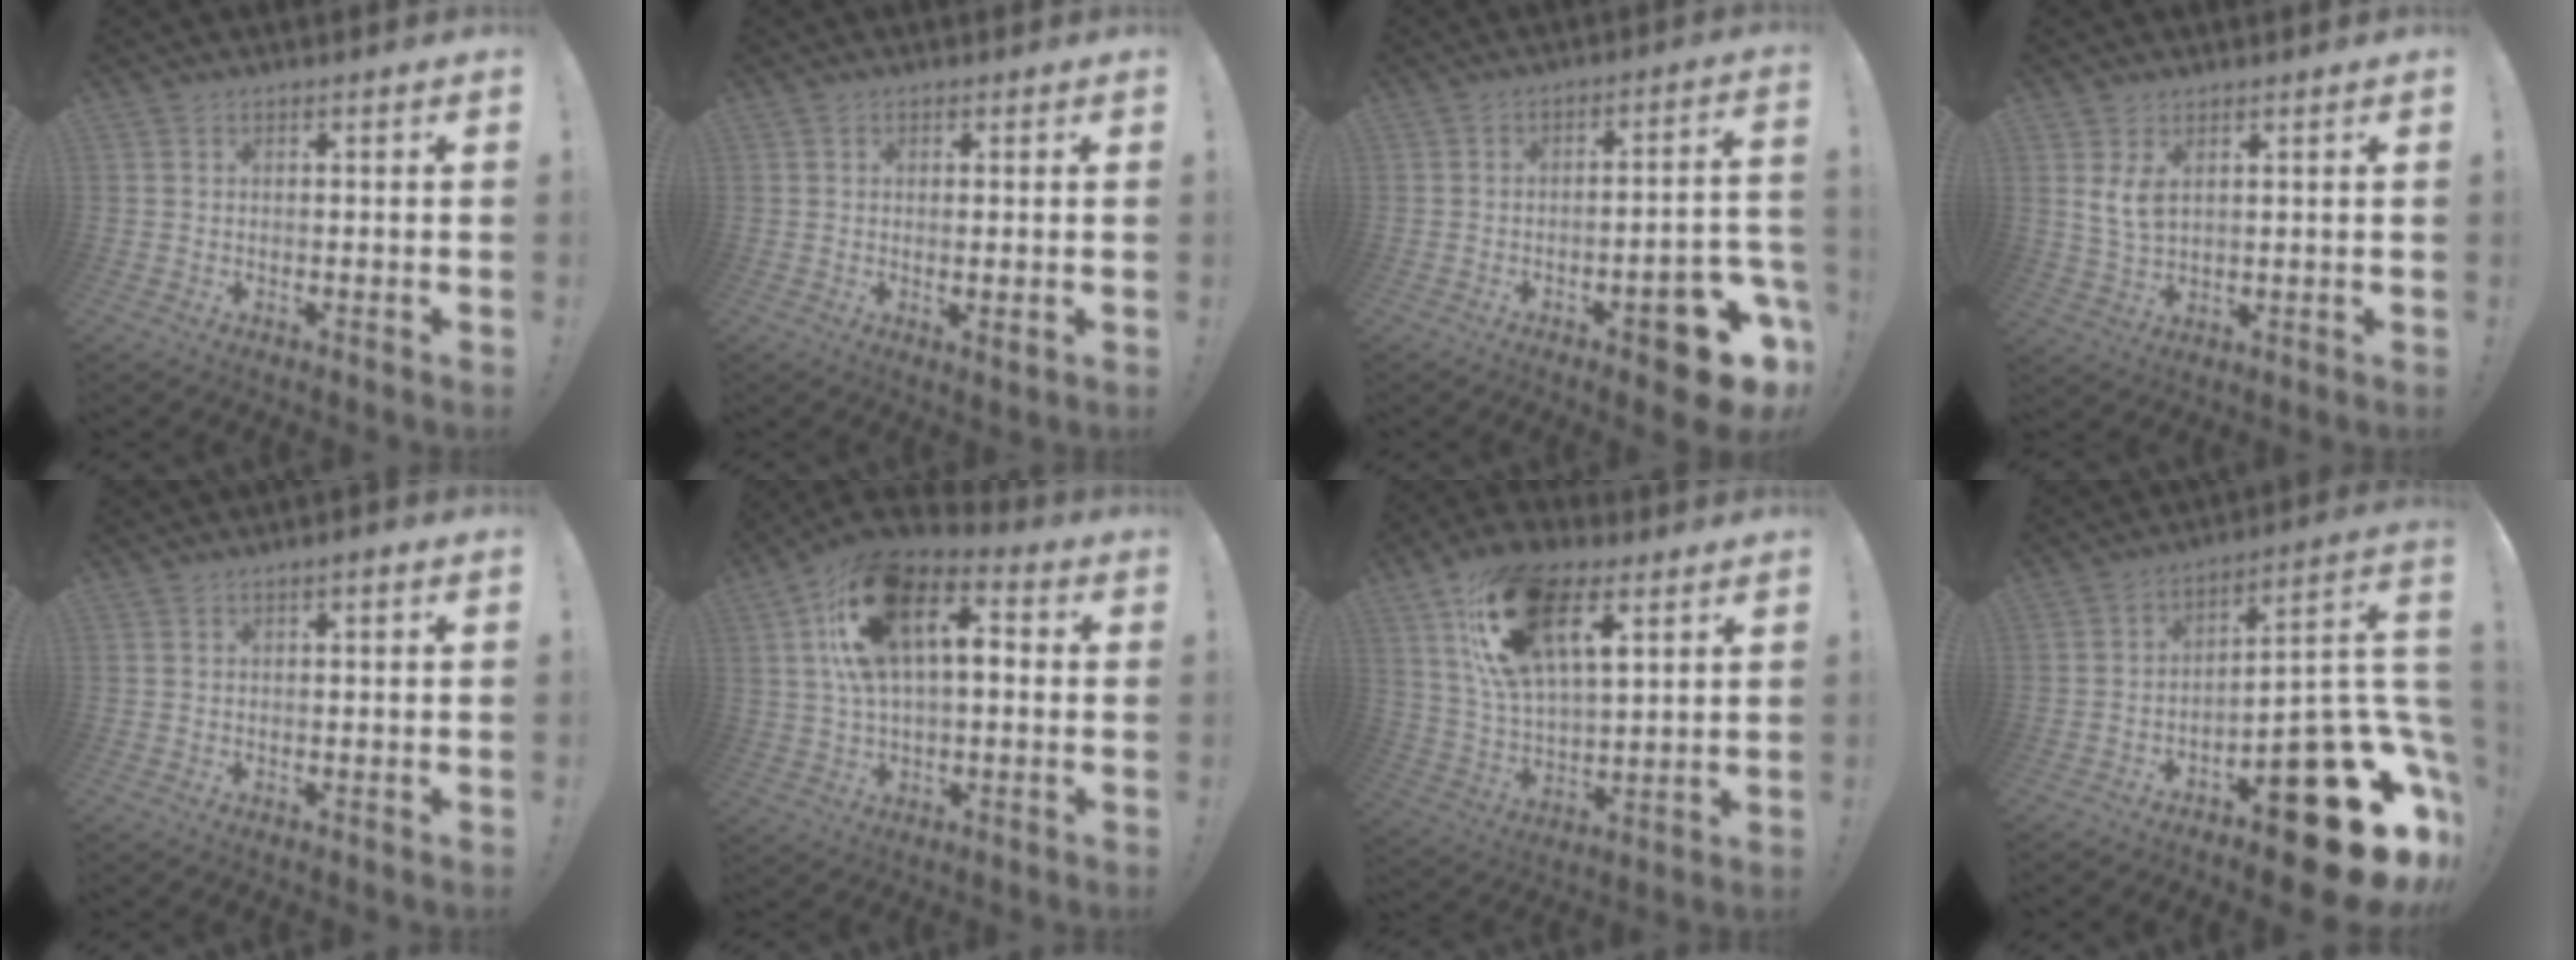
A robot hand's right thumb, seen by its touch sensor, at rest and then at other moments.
{"total": 2.0, "force": [0.7, 0.3, 1.8], "torque": [-0.017, -0.006, 0.010]}
{"total": 11.8, "force": [-6.6, 3.8, 9.1], "torque": [-0.097, 0.043, -0.100]}
{"total": 6.0, "force": [2.6, 3.3, 4.2], "torque": [-0.079, -0.017, 0.045]}
{"total": 0.8, "force": [0.6, 0.2, 0.5], "torque": [0.005, -0.006, 0.009]}
{"total": 17.6, "force": [5.4, 9.5, 13.9], "torque": [-0.221, 0.001, 0.096]}
{"total": 21.0, "force": [10.0, 11.1, 14.8], "torque": [-0.267, -0.030, 0.177]}
{"total": 22.4, "force": [-11.6, 8.0, 17.4], "torque": [-0.174, 0.060, -0.179]}